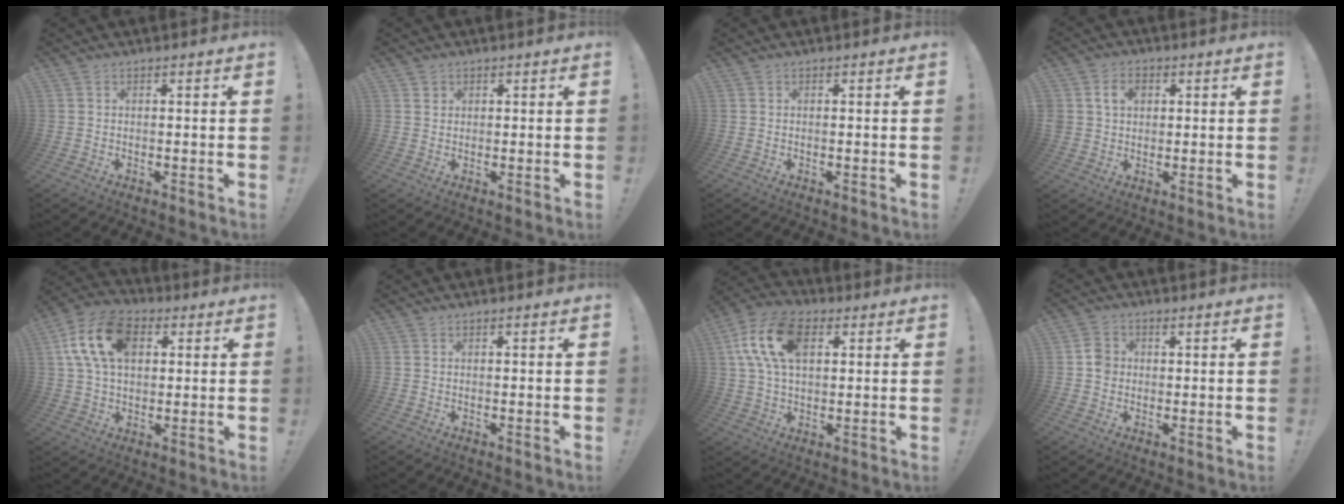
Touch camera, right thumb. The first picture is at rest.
{"total": 1.6, "force": [0.9, 1.3, 0.1], "torque": [0.009, -0.003, 0.015]}
{"total": 0.0}
{"total": 6.6, "force": [2.1, 5.3, 3.3], "torque": [-0.057, 0.008, 0.039]}
{"total": 16.4, "force": [4.9, 10.9, 11.3], "torque": [-0.216, 0.006, 0.093]}
{"total": 0.0}
{"total": 16.1, "force": [5.1, 9.7, 11.8], "torque": [-0.222, 0.005, 0.095]}
{"total": 4.5, "force": [0.0, 4.0, 2.1], "torque": [-0.027, 0.008, 0.002]}